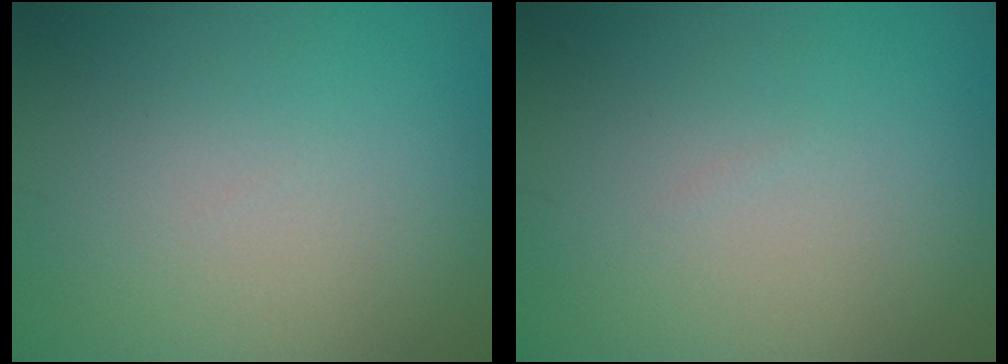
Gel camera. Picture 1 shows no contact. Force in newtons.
{"total": 0.0}